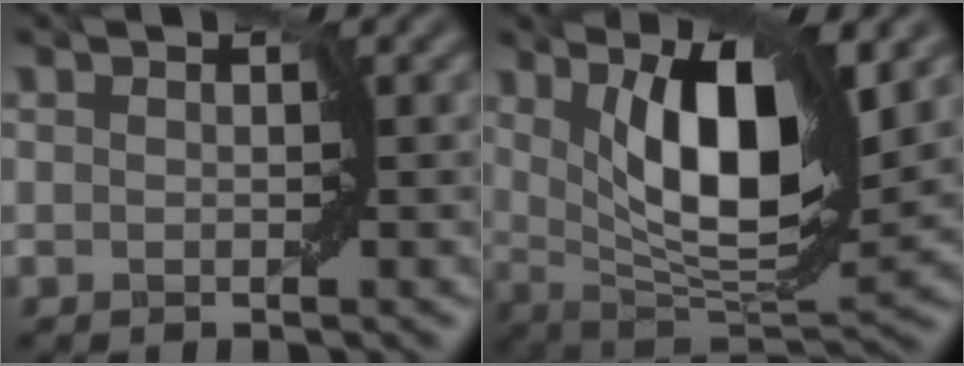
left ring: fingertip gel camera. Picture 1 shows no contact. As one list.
[{"total": 9.5, "force": [3.3, 3.0, 8.4], "torque": [-0.130, -0.012, 0.058]}]